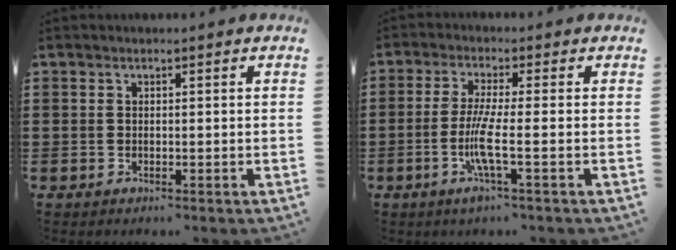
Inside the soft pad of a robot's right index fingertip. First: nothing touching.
{"total": 6.0, "force": [-1.5, 0.0, 5.8], "torque": [-0.129, -0.019, -0.038]}